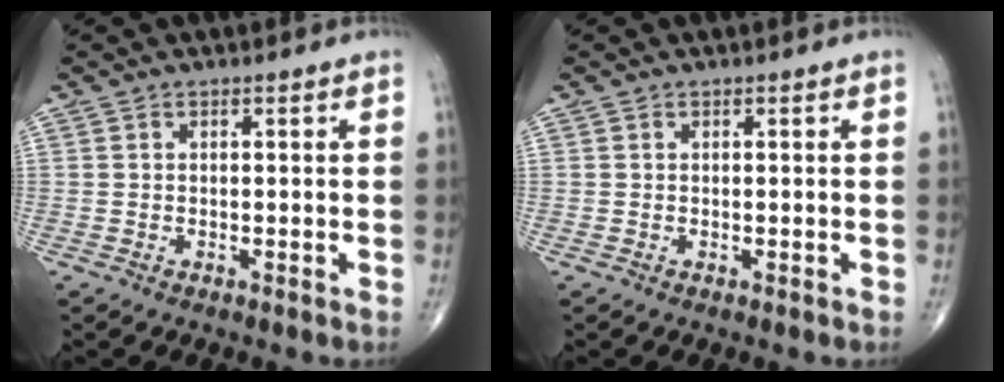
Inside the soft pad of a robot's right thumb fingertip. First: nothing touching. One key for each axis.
{"total": 0.0}